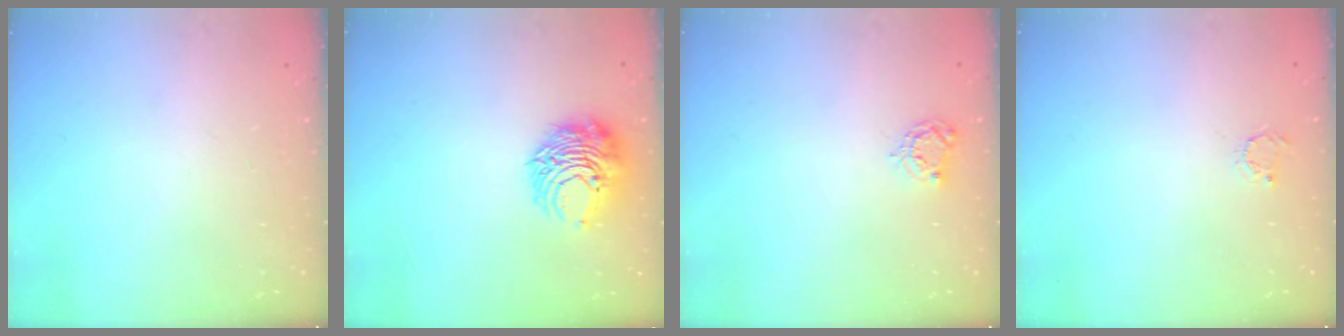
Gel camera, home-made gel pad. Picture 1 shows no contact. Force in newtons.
{"total": 9.2, "press": 9.2, "slide": 0.8}
{"total": 4.4, "press": 4.4, "slide": 0.4}
{"total": 2.5, "press": 2.5, "slide": 0.3}